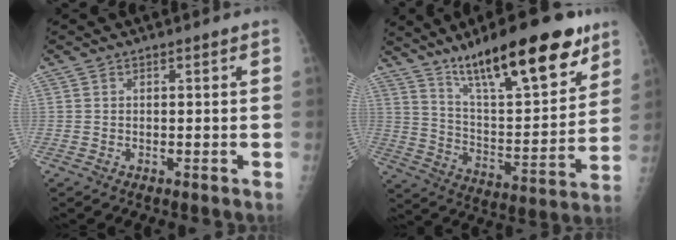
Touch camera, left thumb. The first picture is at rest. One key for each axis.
{"total": 24.1, "fx": 15.8, "fy": 6.7, "fz": 17.0, "tx": -0.236, "ty": -0.061, "tz": 0.261}